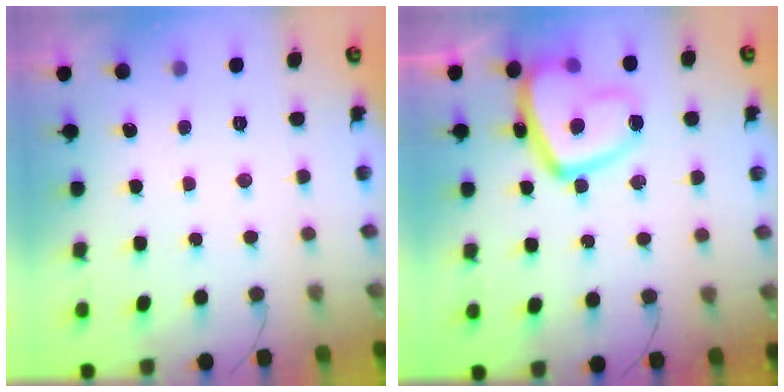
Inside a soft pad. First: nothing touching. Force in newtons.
{"total": 17.0, "press": 16.9, "slide": 1.7}